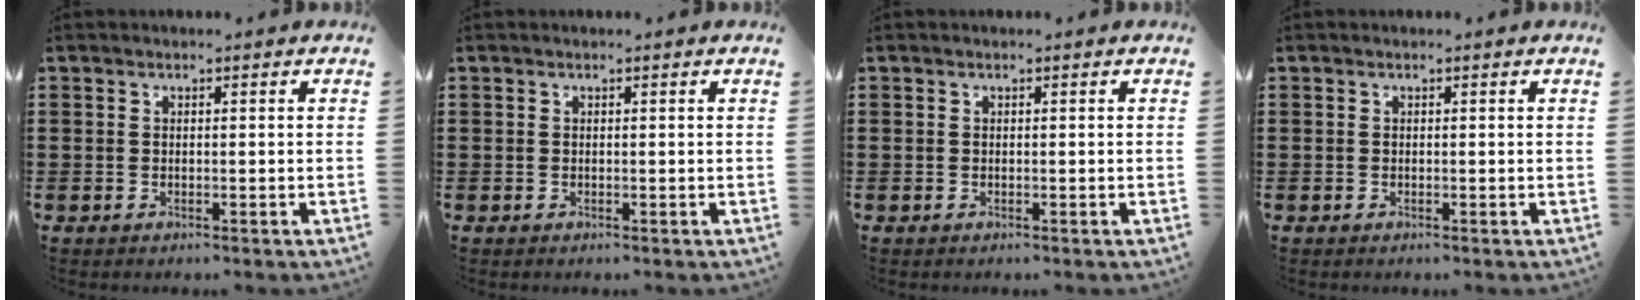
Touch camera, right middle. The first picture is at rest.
{"total": 0.0}
{"total": 0.0}
{"total": 0.0}